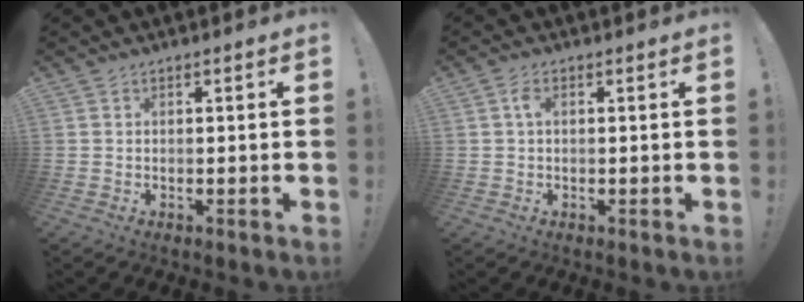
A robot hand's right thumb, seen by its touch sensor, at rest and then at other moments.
{"total": 2.3, "force": [0.5, 1.0, 2.0], "torque": [-0.035, 0.004, 0.006]}